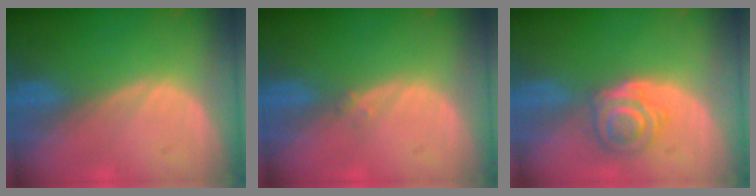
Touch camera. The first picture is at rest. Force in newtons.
{"total": 0.8, "press": 0.7, "slide": 0.4}
{"total": 5.5, "press": 5.2, "slide": 1.7}